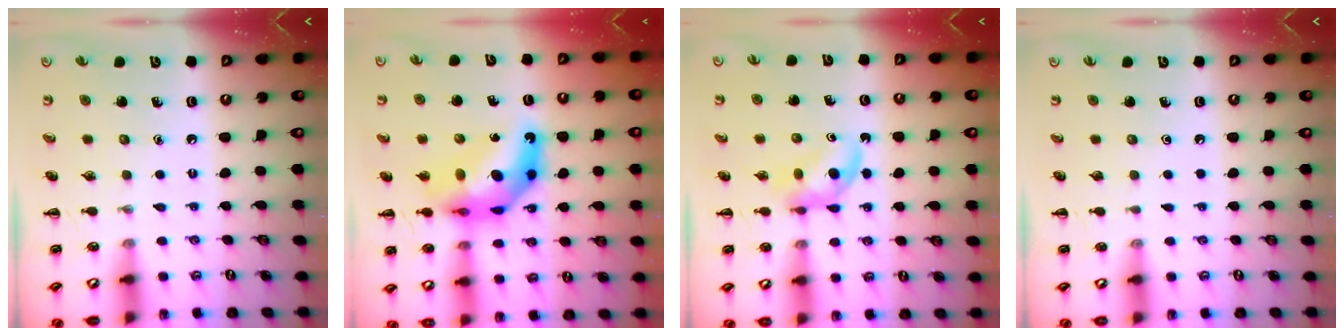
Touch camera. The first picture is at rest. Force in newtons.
{"total": 12.6, "press": 11.9, "slide": 4.0}
{"total": 4.4, "press": 4.1, "slide": 1.6}
{"total": 0.0}